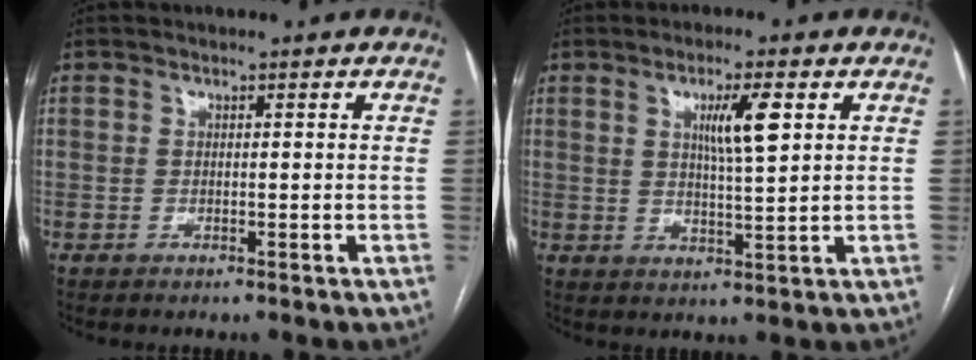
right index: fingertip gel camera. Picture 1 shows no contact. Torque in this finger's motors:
{"motor_torque": [0.56, 0.20, 0.20, 0.08]}